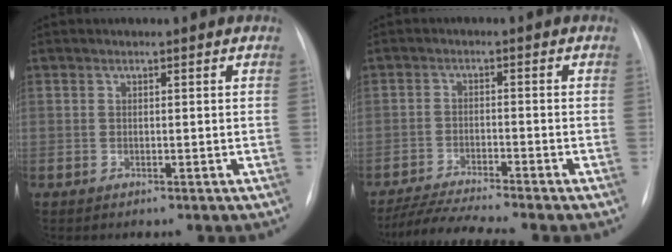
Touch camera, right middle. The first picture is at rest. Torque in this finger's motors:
{"motor_torque": [0.09, -0.12, 0.07, 0.05]}